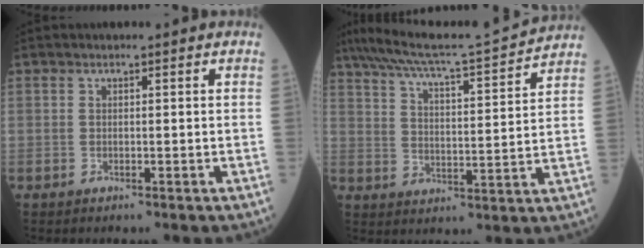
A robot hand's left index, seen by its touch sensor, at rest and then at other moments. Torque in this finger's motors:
{"motor_torque": [0.31, -0.35, 0.03, 0.04]}